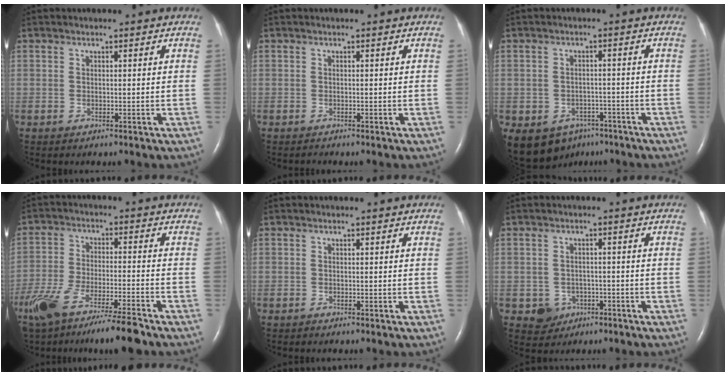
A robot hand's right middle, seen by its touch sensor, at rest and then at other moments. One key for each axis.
{"total": 0.0}
{"total": 10.8, "fx": -6.6, "fy": 7.9, "fz": 3.3, "tx": -0.082, "ty": 0.004, "tz": -0.080}
{"total": 14.8, "fx": -11.3, "fy": 1.1, "fz": 9.5, "tx": -0.193, "ty": -0.042, "tz": -0.198}
{"total": 0.0}
{"total": 3.5, "fx": -1.4, "fy": 3.1, "fz": 0.4, "tx": -0.004, "ty": 0.010, "tz": -0.013}